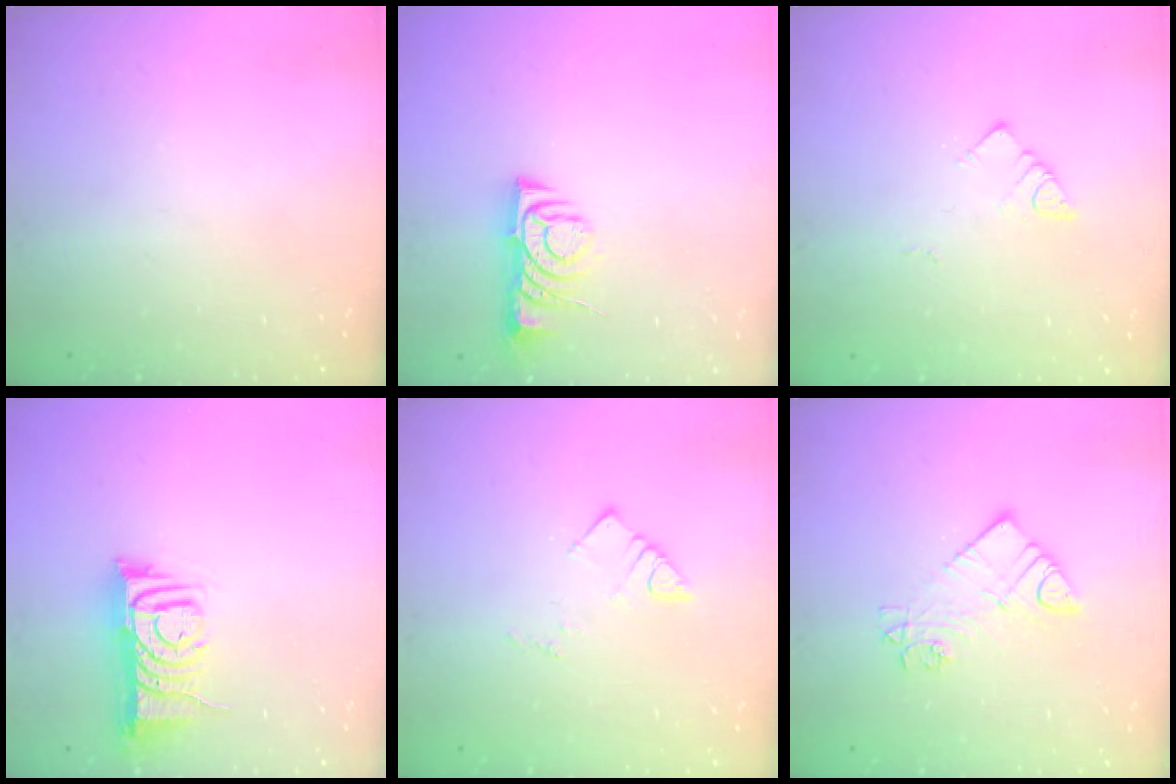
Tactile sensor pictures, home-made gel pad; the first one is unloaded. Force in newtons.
{"total": 5.5, "press": 5.4, "slide": 0.7}
{"total": 2.9, "press": 2.9, "slide": 0.3}
{"total": 8.5, "press": 8.4, "slide": 0.4}
{"total": 4.5, "press": 4.5, "slide": 0.4}
{"total": 9.3, "press": 9.3, "slide": 0.7}